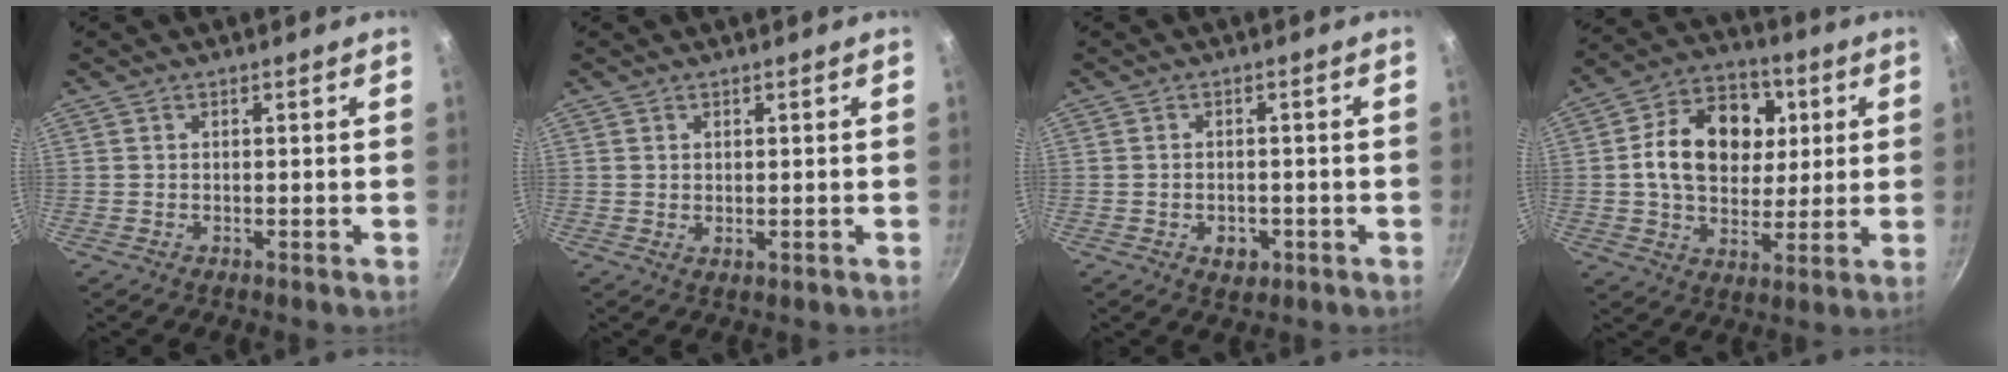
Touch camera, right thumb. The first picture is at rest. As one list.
[{"total": 1.0, "force": [0.5, 0.7, 0.6], "torque": [-0.006, -0.010, 0.004]}, {"total": 3.7, "force": [-1.4, 2.6, 2.2], "torque": [-0.027, 0.010, -0.012]}, {"total": 17.6, "force": [3.2, 13.2, 11.1], "torque": [-0.147, 0.011, 0.043]}]